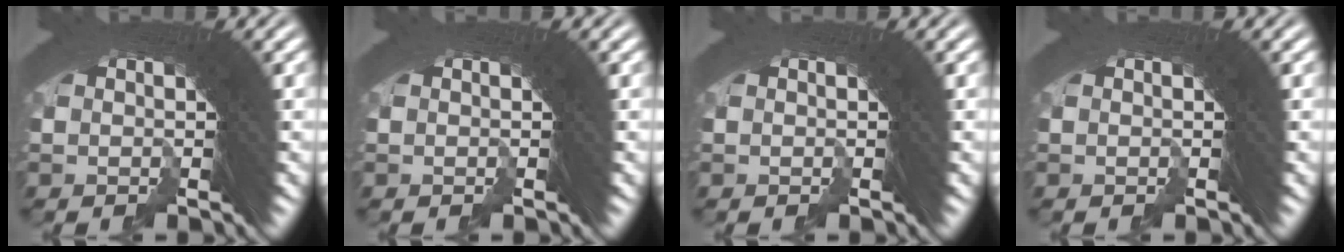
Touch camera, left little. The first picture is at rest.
{"total": 0.0}
{"total": 0.0}
{"total": 0.0}